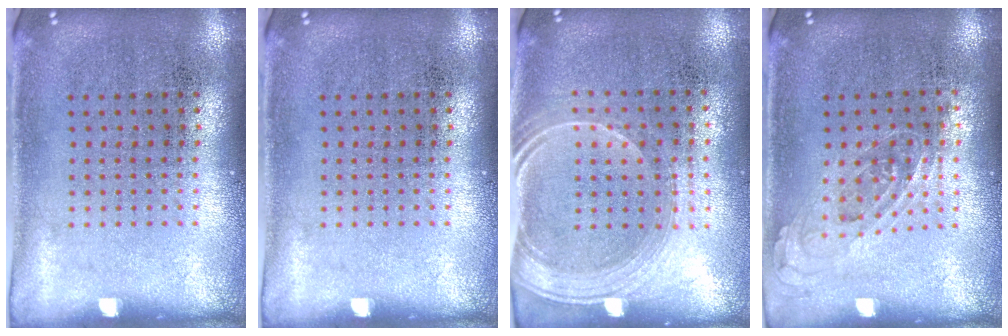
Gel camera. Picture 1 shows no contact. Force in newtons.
{"total": 0.0}
{"total": 1.6, "press": 1.4, "slide": 0.8}
{"total": 0.7, "press": 0.6, "slide": 0.3}